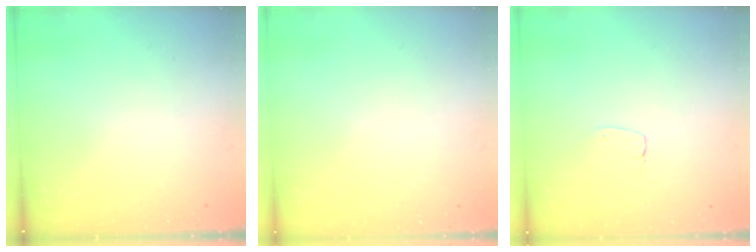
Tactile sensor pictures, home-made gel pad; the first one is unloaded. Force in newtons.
{"total": 0.0}
{"total": 4.4, "press": 4.4, "slide": 0.3}